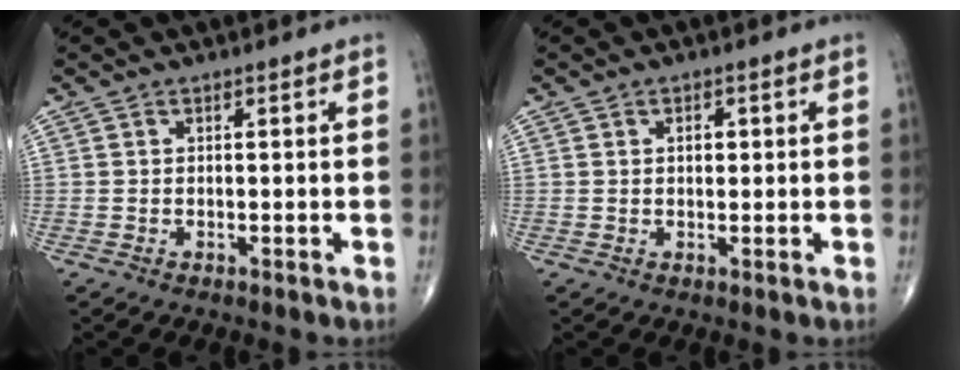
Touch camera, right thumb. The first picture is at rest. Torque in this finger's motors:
{"motor_torque": [0.07, 0.43, 0.05, -0.06, 0.00]}